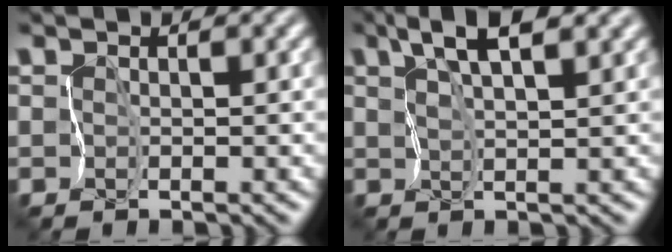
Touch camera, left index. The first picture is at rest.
{"total": 3.9, "force": [2.5, 0.8, 2.9], "torque": [-0.060, 0.007, 0.045]}